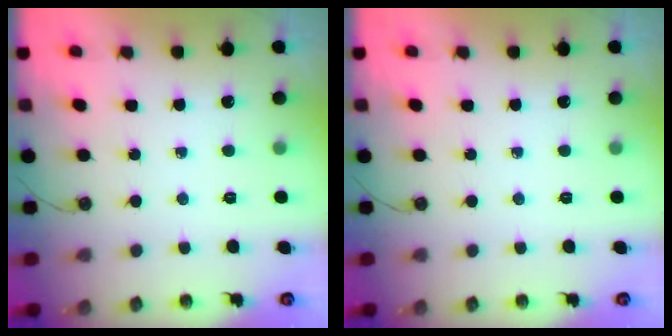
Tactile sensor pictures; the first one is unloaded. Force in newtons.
{"total": 0.0}